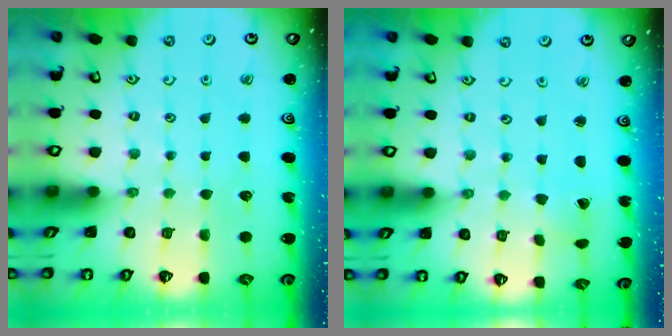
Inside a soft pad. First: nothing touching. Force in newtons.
{"total": 0.0}